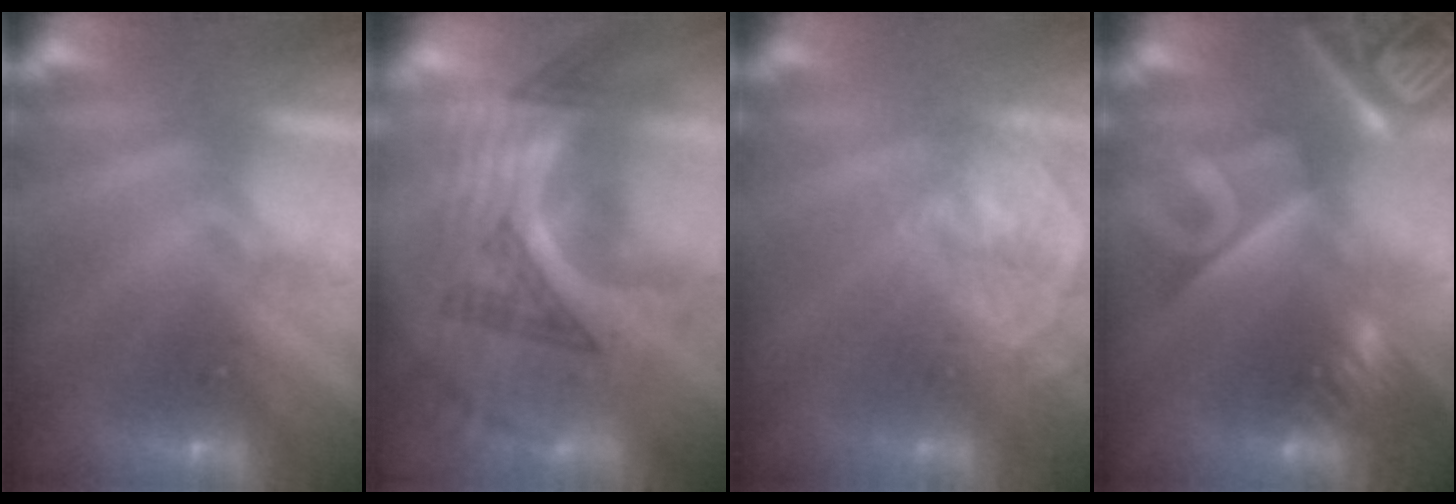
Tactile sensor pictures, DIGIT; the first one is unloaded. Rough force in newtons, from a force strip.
{"total": 2.8}
{"total": 3.6}
{"total": 9.4}